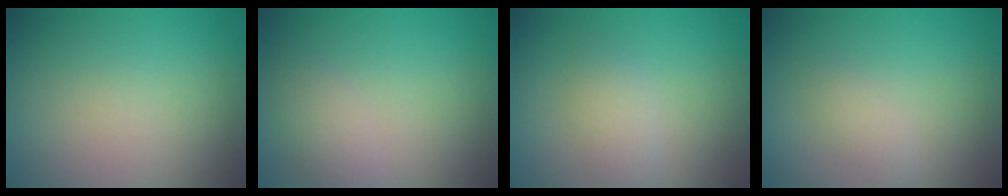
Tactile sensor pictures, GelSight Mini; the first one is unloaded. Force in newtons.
{"total": 2.0, "press": 2.0, "slide": 0.0}
{"total": 1.8, "press": 1.8, "slide": 0.1}
{"total": 1.3, "press": 1.3, "slide": 0.0}